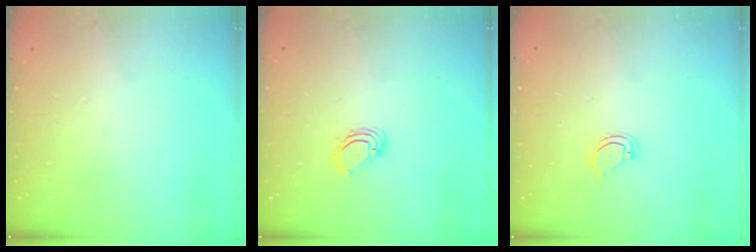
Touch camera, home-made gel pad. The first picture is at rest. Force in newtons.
{"total": 4.3, "press": 4.3, "slide": 0.4}
{"total": 3.5, "press": 3.5, "slide": 0.3}